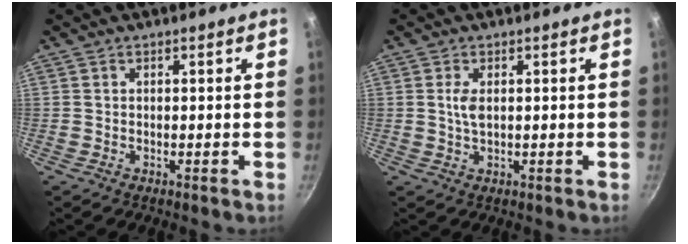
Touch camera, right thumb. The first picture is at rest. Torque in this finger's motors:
{"motor_torque": [0.62, 1.20, 0.64, 0.67, 0.03]}